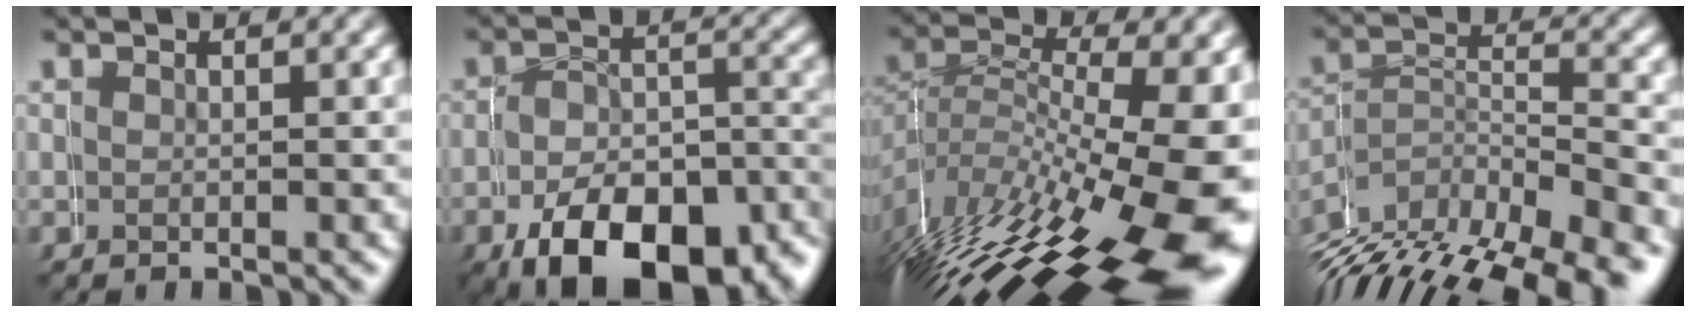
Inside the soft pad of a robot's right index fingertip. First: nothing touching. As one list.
[{"total": 11.4, "force": [-8.0, 5.4, 5.9], "torque": [-0.087, -0.034, -0.105]}, {"total": 12.3, "force": [-3.3, 6.0, 10.2], "torque": [-0.170, -0.028, -0.030]}, {"total": 8.9, "force": [-6.1, 4.6, 4.6], "torque": [-0.069, -0.012, -0.091]}]